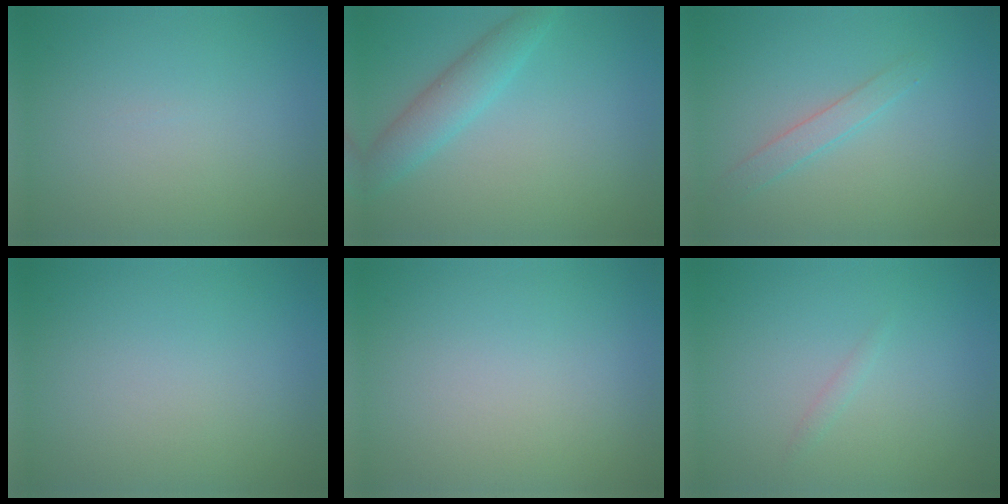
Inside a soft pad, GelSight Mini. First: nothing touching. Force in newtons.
{"total": 3.0, "press": 3.0, "slide": 0.1}
{"total": 1.6, "press": 1.6, "slide": 0.0}
{"total": 0.0}
{"total": 0.0}
{"total": 0.6, "press": 0.6, "slide": 0.0}